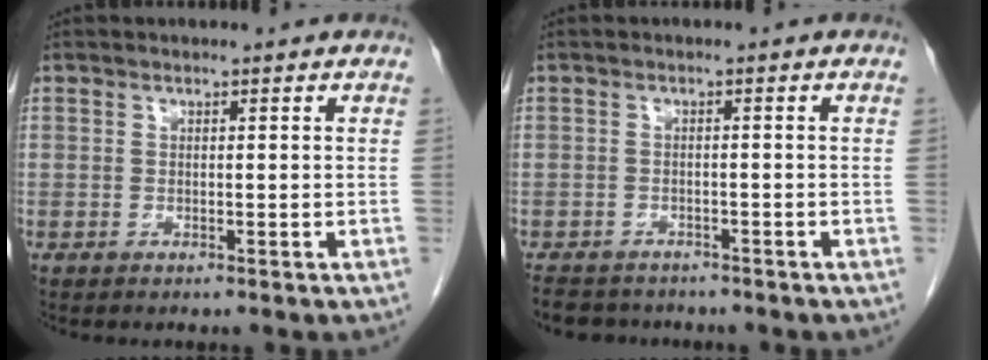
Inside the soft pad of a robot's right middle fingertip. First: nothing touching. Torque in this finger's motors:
{"motor_torque": [0.05, -0.04, -0.02, 0.00]}